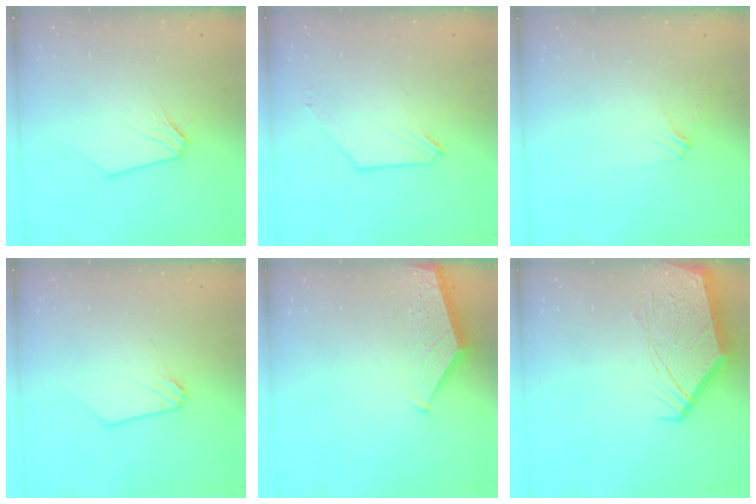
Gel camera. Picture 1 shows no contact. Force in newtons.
{"total": 0.8, "press": 0.7, "slide": 0.3}
{"total": 3.6, "press": 3.5, "slide": 0.5}
{"total": 0.0}
{"total": 1.6, "press": 1.6, "slide": 0.2}
{"total": 15.9, "press": 15.7, "slide": 2.1}